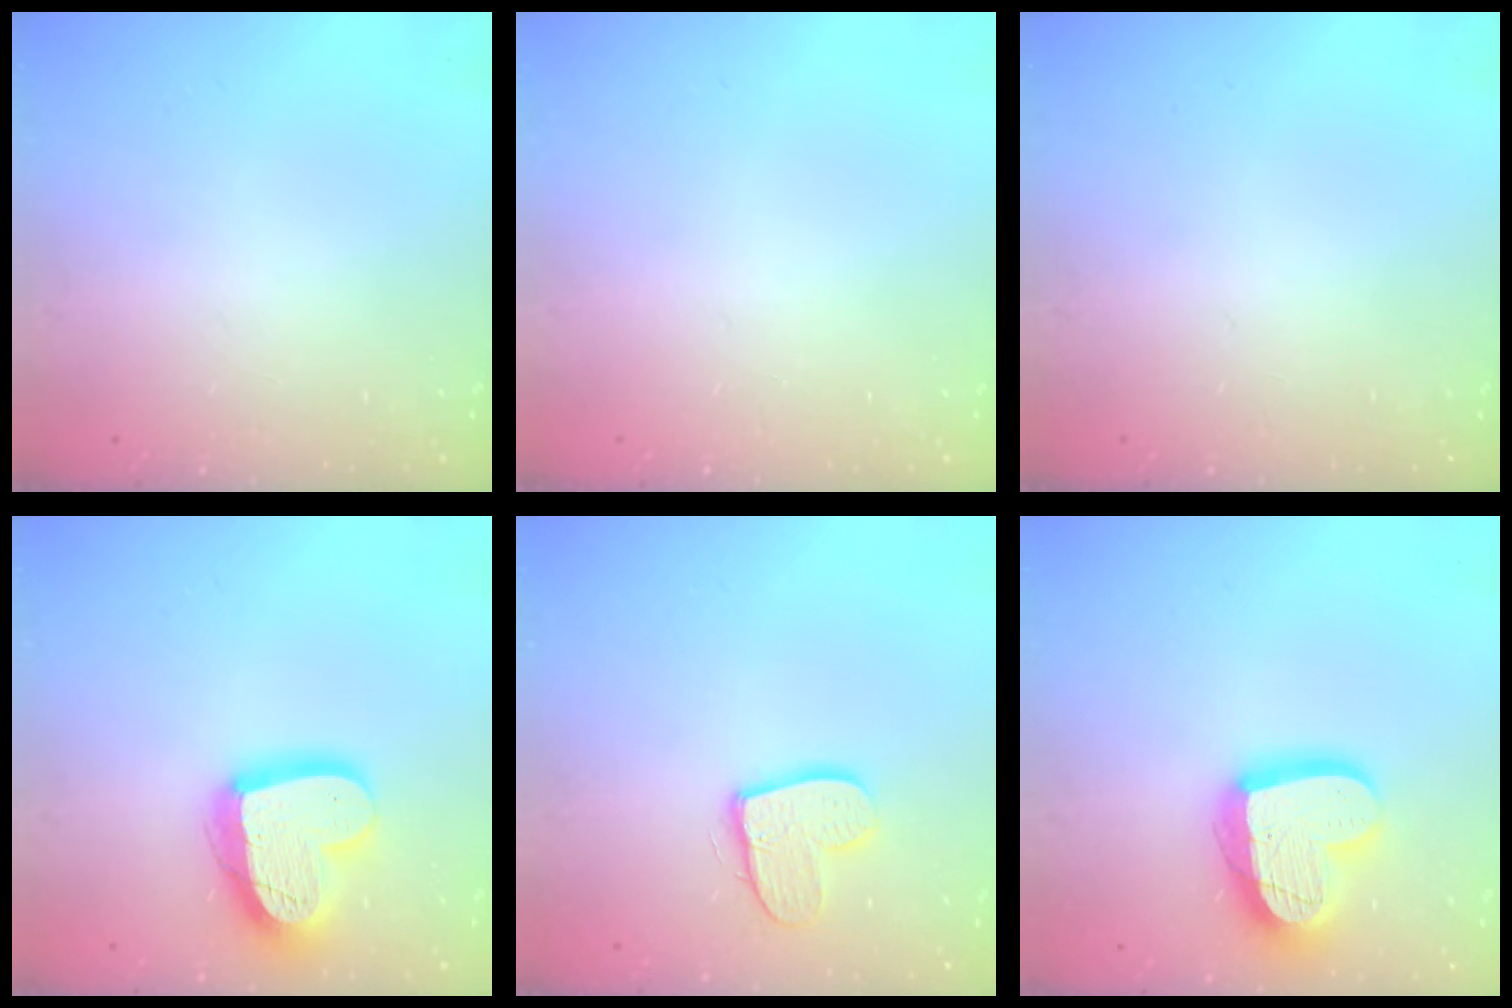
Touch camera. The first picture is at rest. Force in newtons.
{"total": 0.0}
{"total": 0.0}
{"total": 18.8, "press": 18.7, "slide": 1.9}
{"total": 12.0, "press": 11.9, "slide": 0.9}
{"total": 19.1, "press": 19.0, "slide": 2.0}